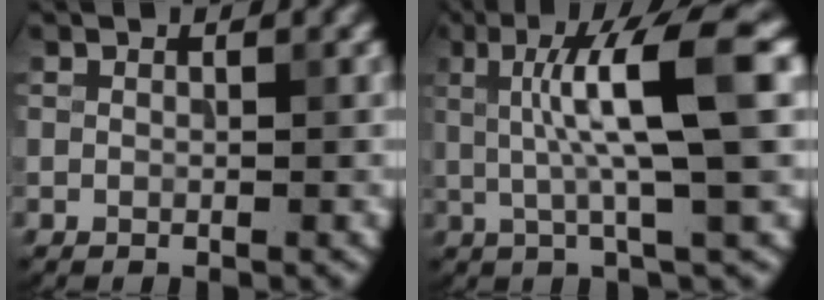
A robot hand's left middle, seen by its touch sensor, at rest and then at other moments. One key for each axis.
{"total": 9.0, "fx": 1.5, "fy": 1.5, "fz": 8.7, "tx": -0.131, "ty": 0.011, "tz": 0.025}